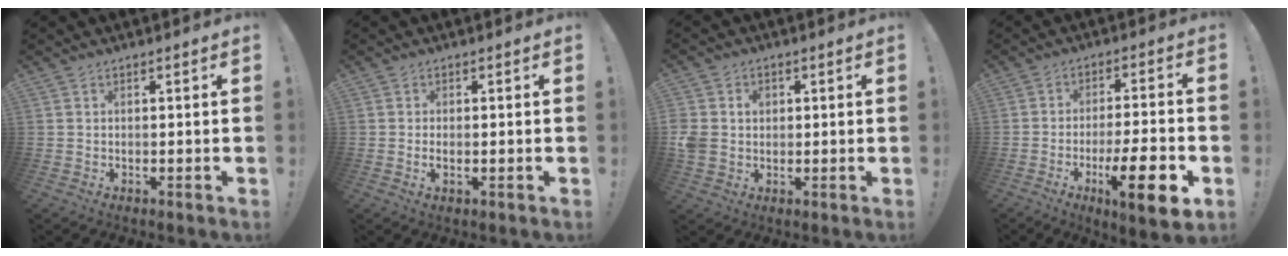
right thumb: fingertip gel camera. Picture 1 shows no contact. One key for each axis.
{"total": 1.4, "fx": -0.3, "fy": 0.6, "fz": 1.2, "tx": -0.020, "ty": 0.001, "tz": -0.005}
{"total": 5.8, "fx": 0.3, "fy": 5.3, "fz": 2.3, "tx": -0.055, "ty": 0.004, "tz": 0.007}
{"total": 14.5, "fx": -6.1, "fy": 2.7, "fz": 12.9, "tx": -0.181, "ty": 0.017, "tz": -0.090}